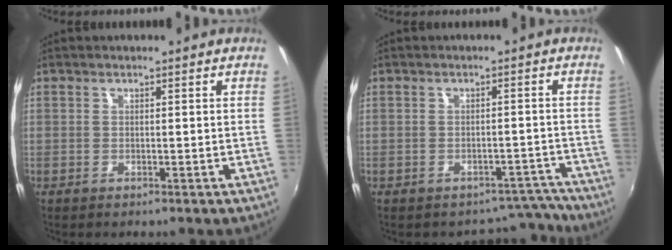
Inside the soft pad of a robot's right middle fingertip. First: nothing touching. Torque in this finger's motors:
{"motor_torque": [0.15, -1.03, -0.49, -0.06]}